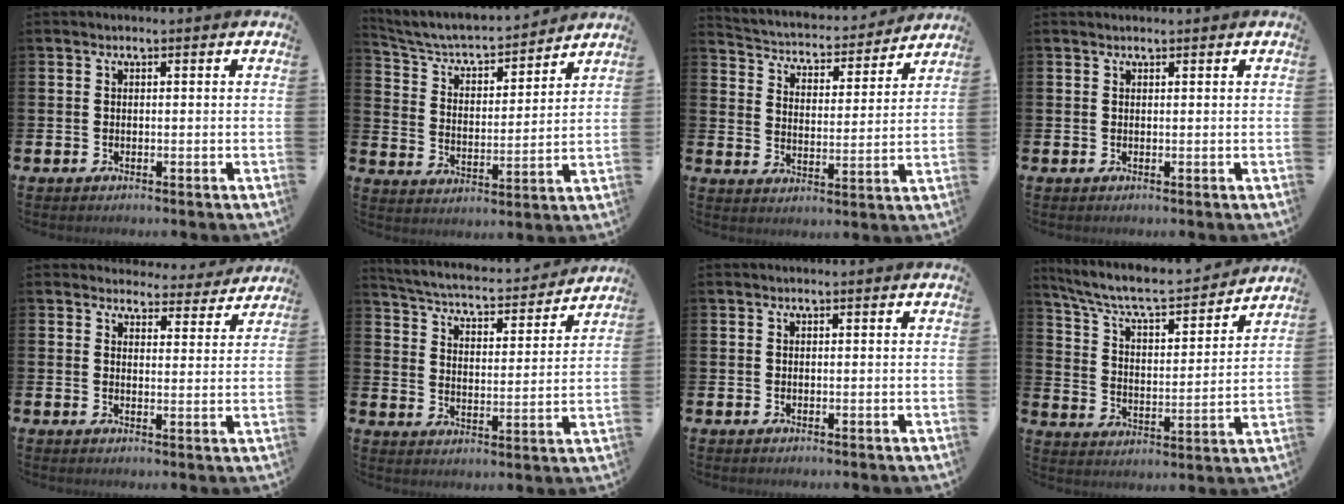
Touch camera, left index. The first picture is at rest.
{"total": 5.8, "force": [5.4, 1.6, 1.6], "torque": [-0.066, -0.042, 0.087]}
{"total": 4.3, "force": [4.0, 1.4, 0.5], "torque": [-0.042, -0.038, 0.062]}
{"total": 0.5, "force": [0.5, 0.0, 0.0], "torque": [0.007, -0.003, 0.009]}
{"total": 3.9, "force": [3.8, 1.1, 0.1], "torque": [0.004, -0.032, 0.062]}
{"total": 4.8, "force": [4.6, 0.8, 1.2], "torque": [-0.053, -0.040, 0.073]}
{"total": 0.0}
{"total": 7.7, "force": [6.9, 1.6, 2.9], "torque": [-0.096, -0.047, 0.116]}